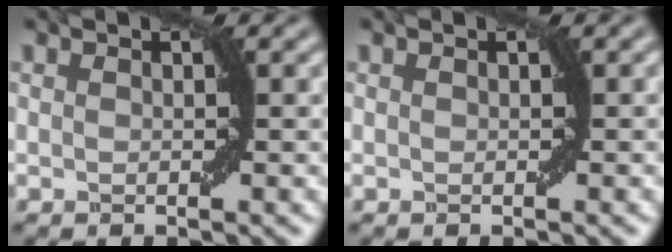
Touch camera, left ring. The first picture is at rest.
{"total": 0.0}